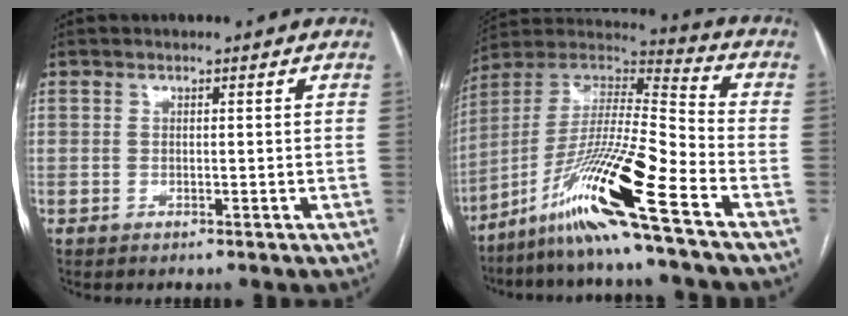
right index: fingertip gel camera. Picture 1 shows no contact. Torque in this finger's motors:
{"motor_torque": [1.31, -0.83, 0.96, 0.21]}